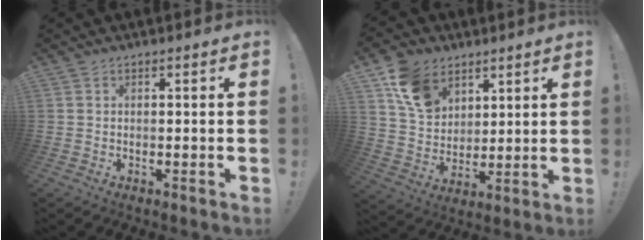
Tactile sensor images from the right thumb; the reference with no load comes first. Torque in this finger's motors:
{"motor_torque": [0.06, 0.12, 0.28, 0.24, 0.04]}